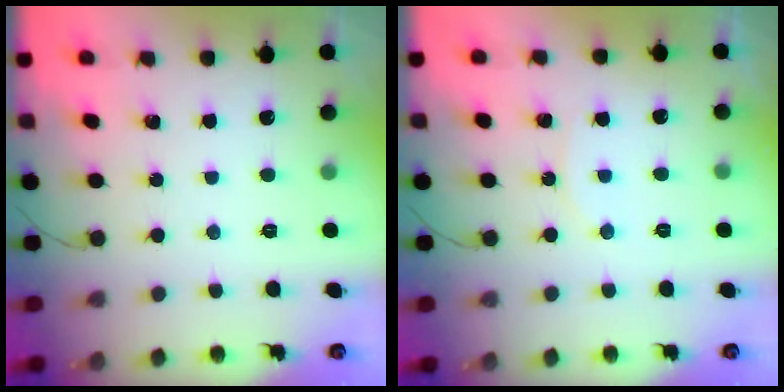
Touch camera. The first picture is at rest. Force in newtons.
{"total": 4.4, "press": 4.4, "slide": 0.5}